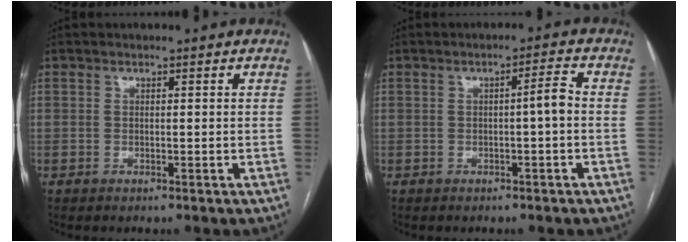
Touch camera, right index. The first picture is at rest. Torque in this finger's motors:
{"motor_torque": [0.43, -0.02, 0.19, 0.05]}